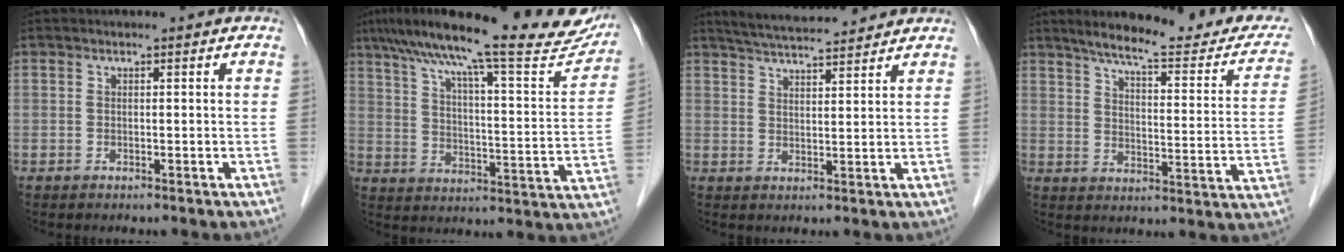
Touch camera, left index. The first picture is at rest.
{"total": 27.0, "force": [22.1, 4.1, 14.9], "torque": [-0.235, 0.002, 0.294]}
{"total": 8.6, "force": [8.1, 0.4, 2.8], "torque": [-0.058, 0.024, 0.128]}
{"total": 19.9, "force": [17.2, 3.2, 9.5], "torque": [-0.116, -0.025, 0.213]}